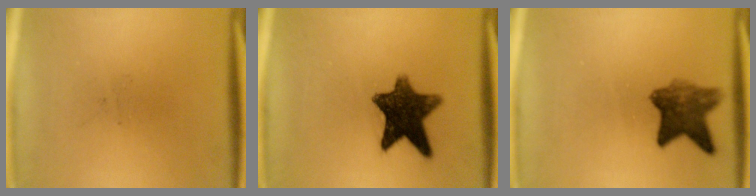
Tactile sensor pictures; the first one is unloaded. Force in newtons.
{"total": 10.9}
{"total": 7.1}